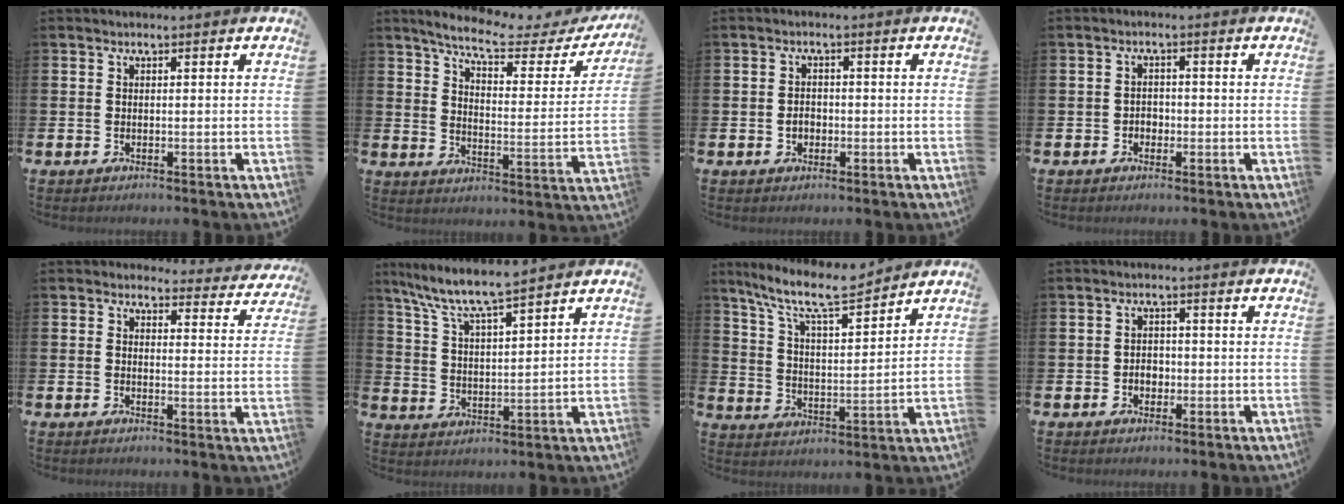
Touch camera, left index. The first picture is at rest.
{"total": 7.0, "force": [6.0, 1.4, 3.4], "torque": [-0.078, -0.043, 0.093]}
{"total": 1.8, "force": [-0.4, 1.4, 0.9], "torque": [-0.011, 0.003, -0.012]}
{"total": 1.7, "force": [-0.7, 1.4, 0.5], "torque": [-0.012, 0.003, -0.018]}
{"total": 3.1, "force": [2.8, 1.2, 0.1], "torque": [-0.003, -0.023, 0.046]}
{"total": 7.5, "force": [6.9, 0.3, 2.9], "torque": [-0.087, -0.038, 0.122]}
{"total": 9.7, "force": [8.4, 1.5, 4.5], "torque": [-0.121, -0.040, 0.149]}
{"total": 2.2, "force": [-0.6, 1.8, 1.2], "torque": [-0.016, 0.002, -0.016]}